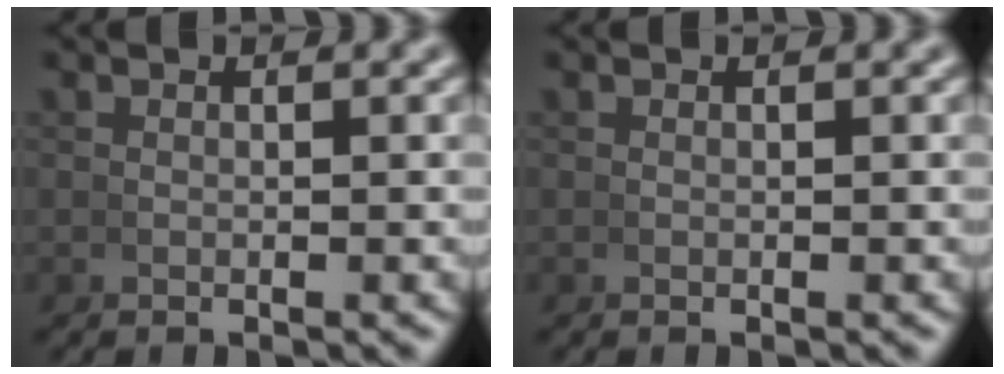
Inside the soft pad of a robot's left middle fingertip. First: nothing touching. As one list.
[{"total": 0.0}]